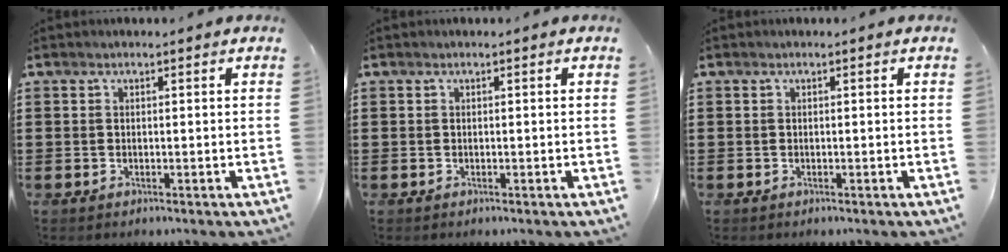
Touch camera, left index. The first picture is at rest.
{"total": 0.0}
{"total": 0.0}